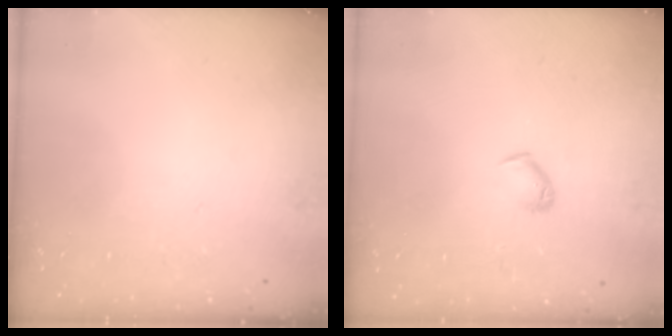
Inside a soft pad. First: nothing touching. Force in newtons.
{"total": 3.8, "press": 3.7, "slide": 0.7}